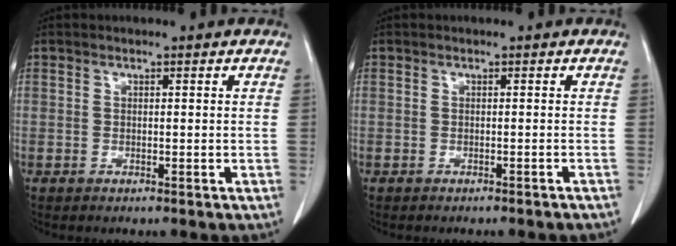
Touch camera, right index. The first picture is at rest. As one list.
[{"total": 2.2, "force": [-2.0, 0.0, 0.8], "torque": [-0.012, 0.001, -0.023]}]